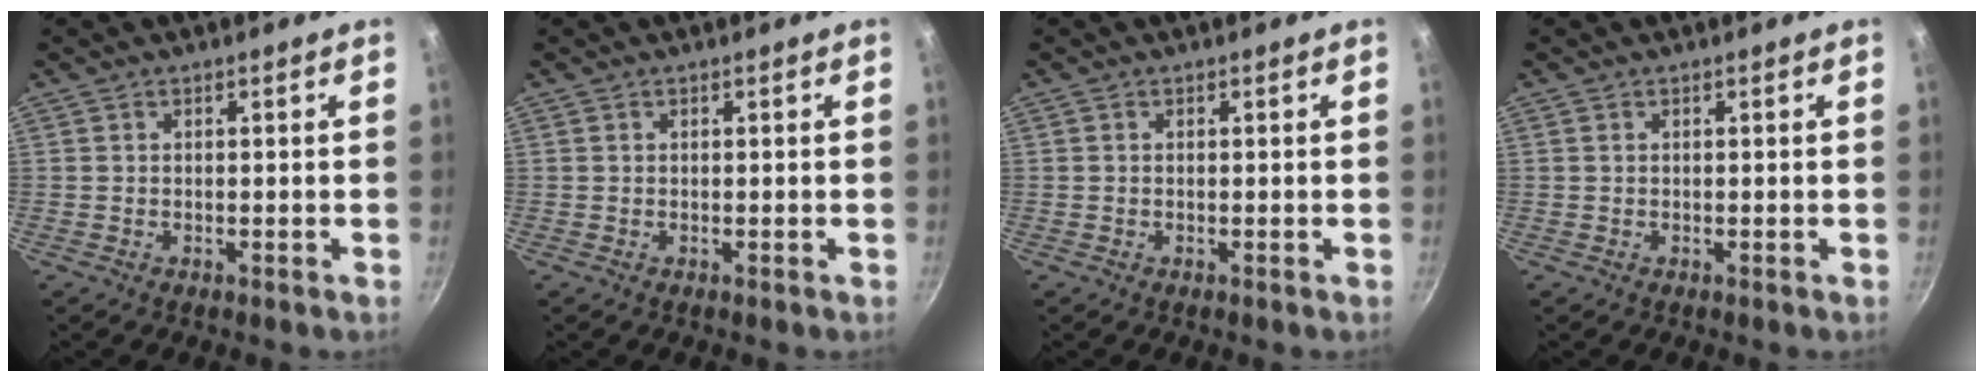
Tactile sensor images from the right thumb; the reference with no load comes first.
{"total": 0.0}
{"total": 0.0}
{"total": 0.0}